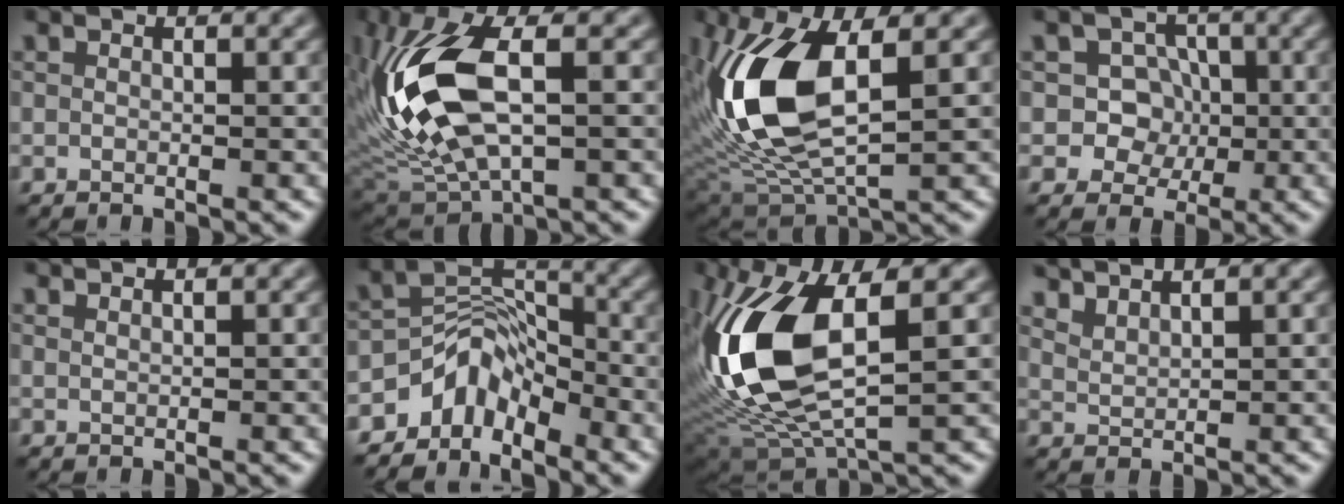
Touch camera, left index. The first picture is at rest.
{"total": 11.7, "force": [0.8, 5.5, 10.3], "torque": [-0.227, 0.005, 0.010]}
{"total": 11.2, "force": [1.6, 5.1, 9.8], "torque": [-0.216, 0.001, 0.028]}
{"total": 4.6, "force": [-0.1, 4.2, 1.9], "torque": [-0.003, 0.014, -0.023]}
{"total": 1.1, "force": [0.9, 0.3, 0.5], "torque": [0.000, -0.005, 0.007]}
{"total": 4.4, "force": [-3.4, 2.4, 1.6], "torque": [-0.011, 0.007, -0.069]}
{"total": 12.3, "force": [1.7, 5.2, 11.1], "torque": [-0.243, -0.002, 0.034]}
{"total": 3.0, "force": [2.8, 0.5, 0.9], "torque": [-0.008, 0.003, 0.046]}